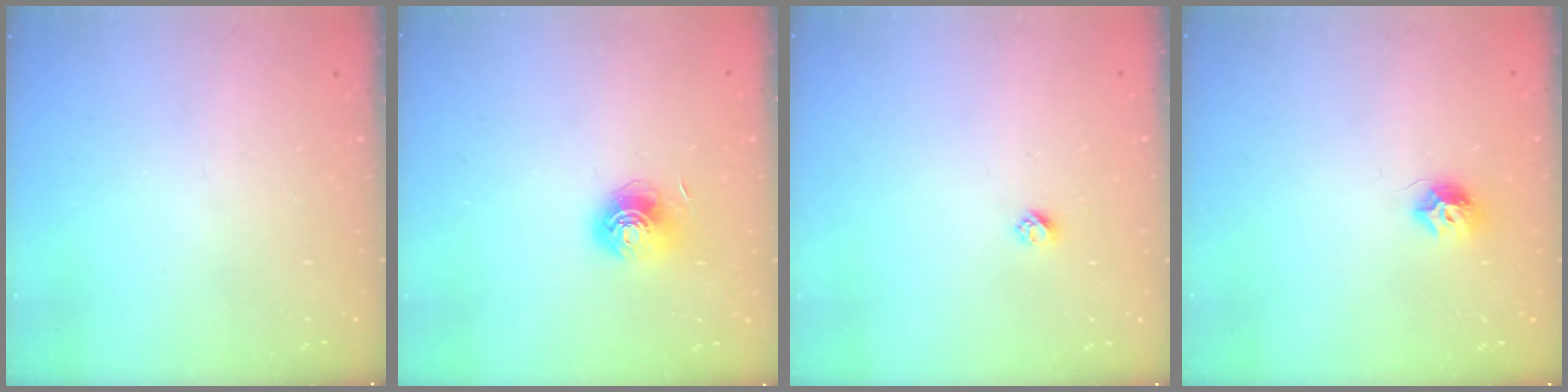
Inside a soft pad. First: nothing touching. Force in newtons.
{"total": 7.0, "press": 7.0, "slide": 0.5}
{"total": 2.4, "press": 2.4, "slide": 0.2}
{"total": 7.6, "press": 7.6, "slide": 0.2}